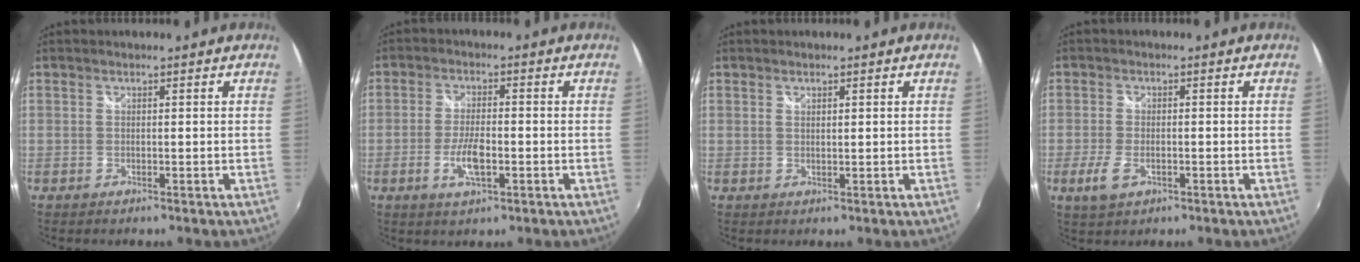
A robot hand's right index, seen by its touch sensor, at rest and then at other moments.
{"total": 5.5, "force": [-1.9, 1.8, 4.9], "torque": [-0.102, -0.005, -0.036]}
{"total": 0.8, "force": [0.6, 0.1, 0.4], "torque": [-0.006, 0.000, 0.011]}
{"total": 4.3, "force": [-1.9, 2.2, 3.2], "torque": [-0.078, -0.009, -0.035]}